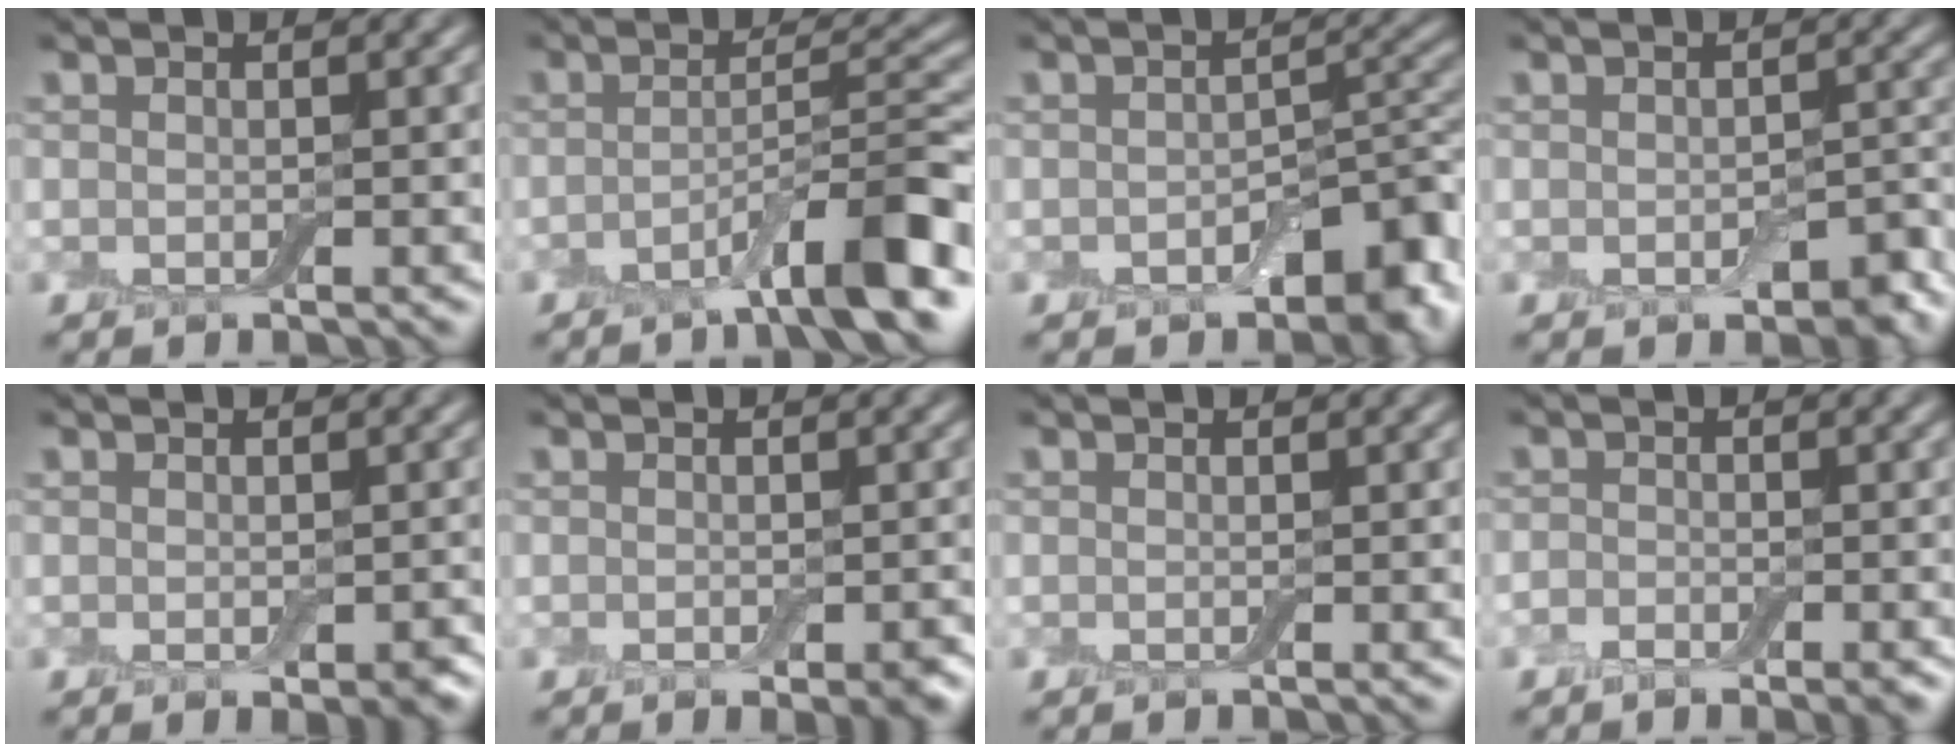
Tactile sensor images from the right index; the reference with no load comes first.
{"total": 7.0, "force": [-4.0, 1.1, 5.7], "torque": [-0.079, 0.017, -0.069]}
{"total": 6.1, "force": [-2.7, 3.4, 4.2], "torque": [-0.043, -0.003, -0.042]}
{"total": 3.1, "force": [-1.5, 1.8, 2.1], "torque": [-0.028, -0.011, -0.016]}
{"total": 1.8, "force": [-0.5, 1.0, 1.4], "torque": [-0.021, -0.010, -0.003]}
{"total": 1.8, "force": [-0.8, 0.8, 1.5], "torque": [-0.021, -0.005, -0.008]}
{"total": 0.0}
{"total": 2.0, "force": [-1.3, 0.9, 1.2], "torque": [-0.018, -0.003, -0.025]}